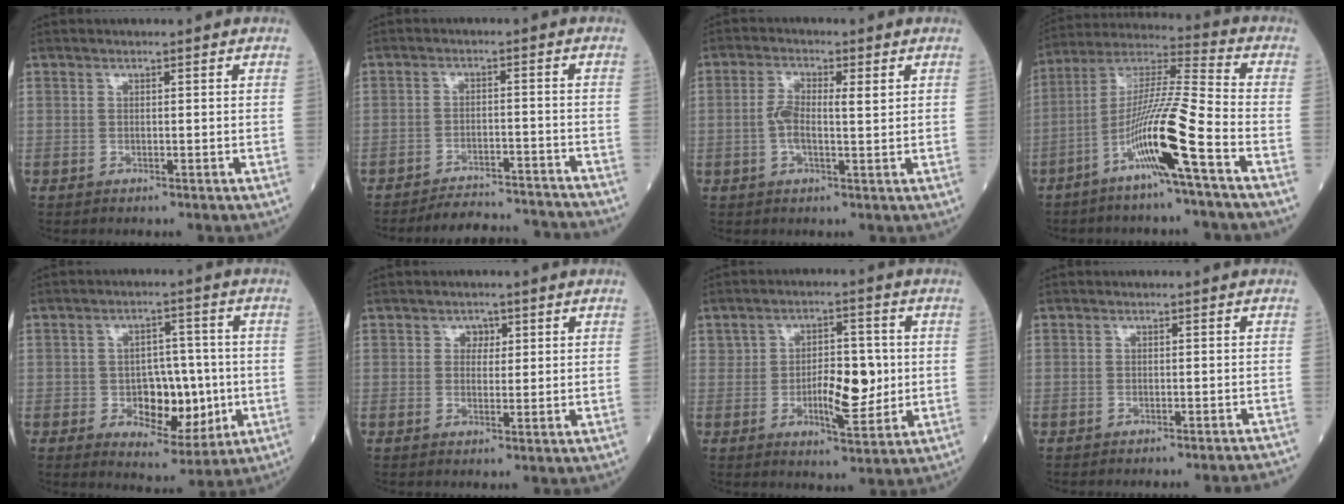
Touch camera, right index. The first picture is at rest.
{"total": 11.4, "force": [-11.3, 0.9, 1.2], "torque": [-0.010, 0.009, -0.149]}
{"total": 4.7, "force": [0.6, 1.4, 4.5], "torque": [-0.097, 0.016, 0.009]}
{"total": 13.3, "force": [-5.9, -1.1, 11.9], "torque": [-0.232, -0.003, -0.117]}
{"total": 9.3, "force": [-1.8, 5.1, 7.5], "torque": [-0.106, 0.007, -0.019]}
{"total": 1.7, "force": [0.6, 1.4, 0.8], "torque": [-0.004, 0.001, 0.006]}
{"total": 8.1, "force": [-0.5, 3.4, 7.4], "torque": [-0.119, 0.002, -0.005]}
{"total": 9.9, "force": [-9.6, -0.6, 2.2], "torque": [-0.008, -0.009, -0.105]}